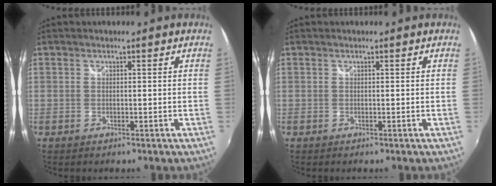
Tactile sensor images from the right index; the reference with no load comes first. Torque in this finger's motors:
{"motor_torque": [0.00, 0.00, 0.03, 0.00]}